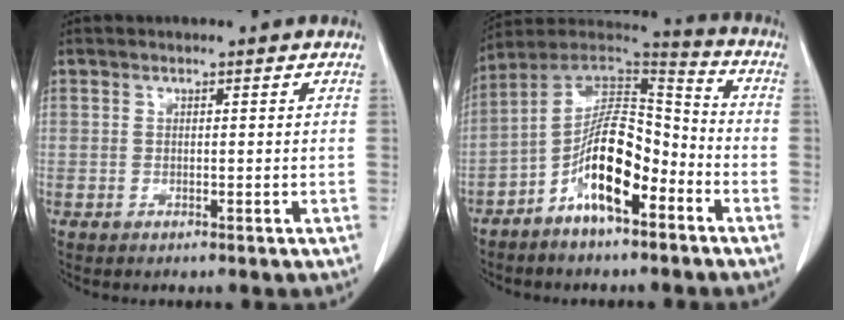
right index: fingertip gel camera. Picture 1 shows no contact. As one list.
[{"total": 13.2, "force": [-6.0, 4.2, 10.9], "torque": [-0.200, 0.023, -0.107]}]